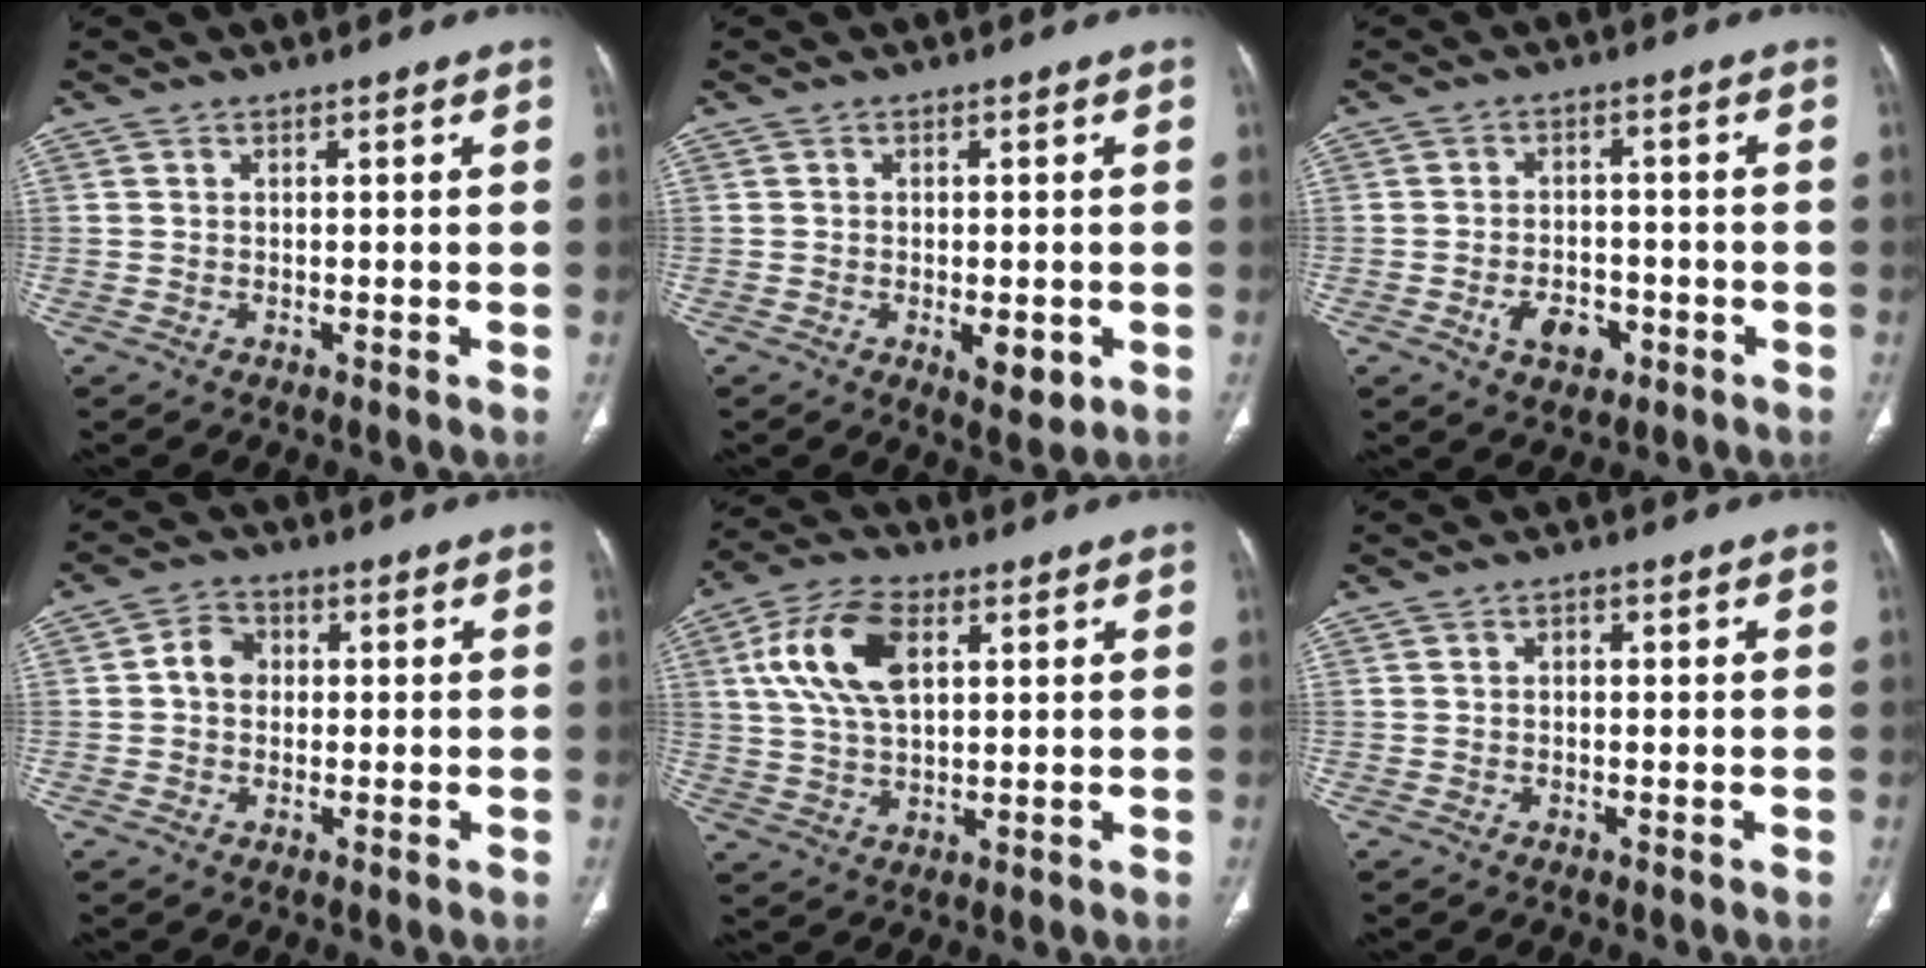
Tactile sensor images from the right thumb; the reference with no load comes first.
{"total": 4.9, "force": [-1.4, 2.2, 4.2], "torque": [-0.051, -0.005, -0.012]}
{"total": 6.2, "force": [-2.6, 4.0, 4.0], "torque": [-0.050, 0.015, -0.037]}
{"total": 4.3, "force": [0.2, 3.6, 2.4], "torque": [-0.030, 0.014, -0.004]}
{"total": 12.8, "force": [3.8, 6.9, 10.1], "torque": [-0.198, 0.005, 0.072]}
{"total": 1.0, "force": [0.1, 0.7, 0.7], "torque": [-0.006, 0.004, 0.000]}